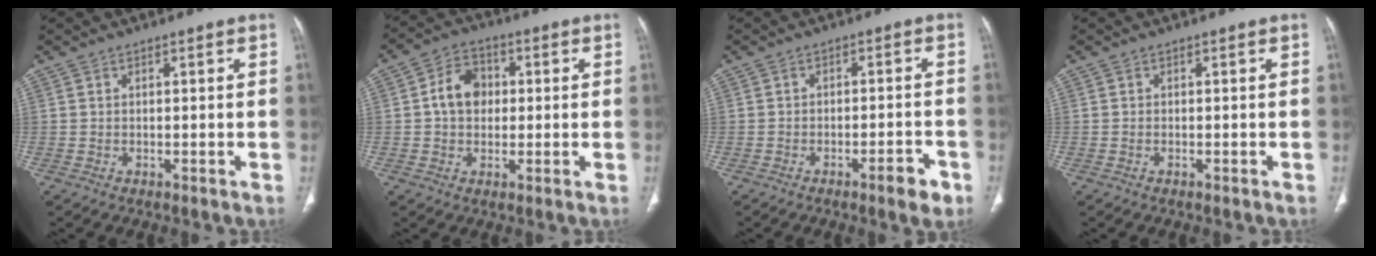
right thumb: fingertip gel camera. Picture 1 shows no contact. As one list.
[{"total": 7.7, "force": [0.6, 6.0, 4.7], "torque": [-0.061, 0.015, 0.003]}, {"total": 4.8, "force": [-2.8, 1.3, 3.6], "torque": [-0.042, 0.017, -0.038]}, {"total": 0.0}]